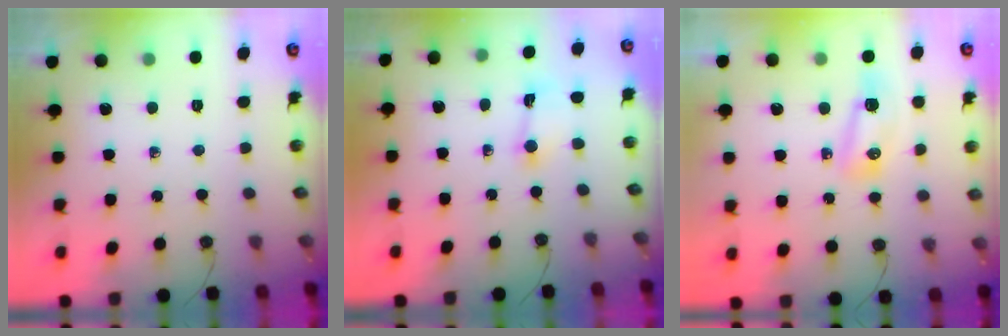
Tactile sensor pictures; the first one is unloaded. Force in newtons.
{"total": 1.8, "press": 1.7, "slide": 0.5}
{"total": 7.8, "press": 7.6, "slide": 1.6}